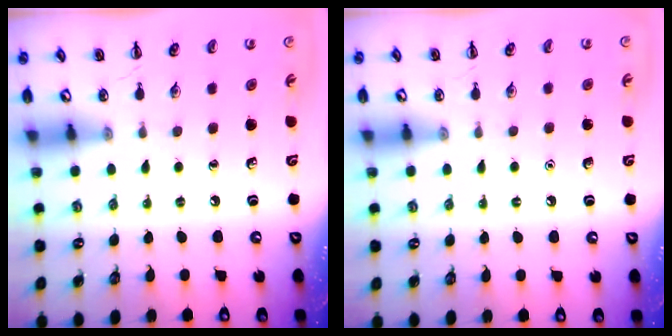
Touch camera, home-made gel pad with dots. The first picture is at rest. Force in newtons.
{"total": 1.6, "press": 1.6, "slide": 0.1}